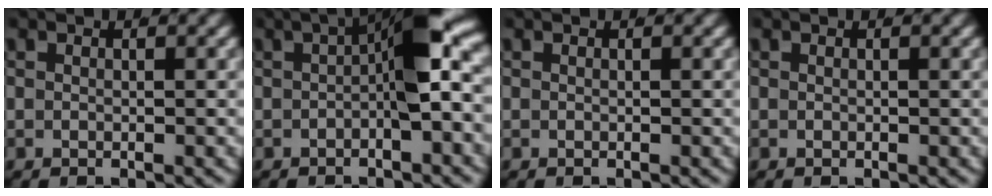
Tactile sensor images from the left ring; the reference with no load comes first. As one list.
[{"total": 6.1, "force": [0.4, 1.0, 6.0], "torque": [-0.082, 0.008, 0.004]}, {"total": 0.0}, {"total": 0.0}]